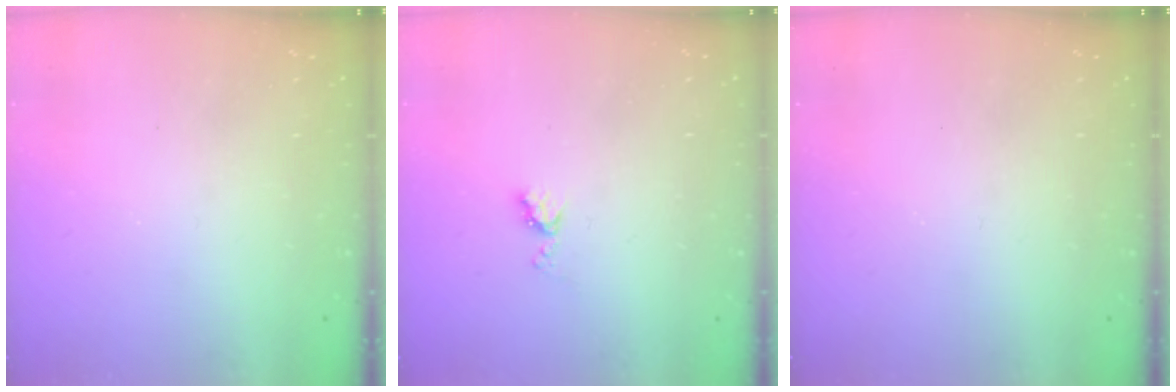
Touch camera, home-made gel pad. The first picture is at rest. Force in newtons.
{"total": 5.1, "press": 5.1, "slide": 0.5}
{"total": 0.0}